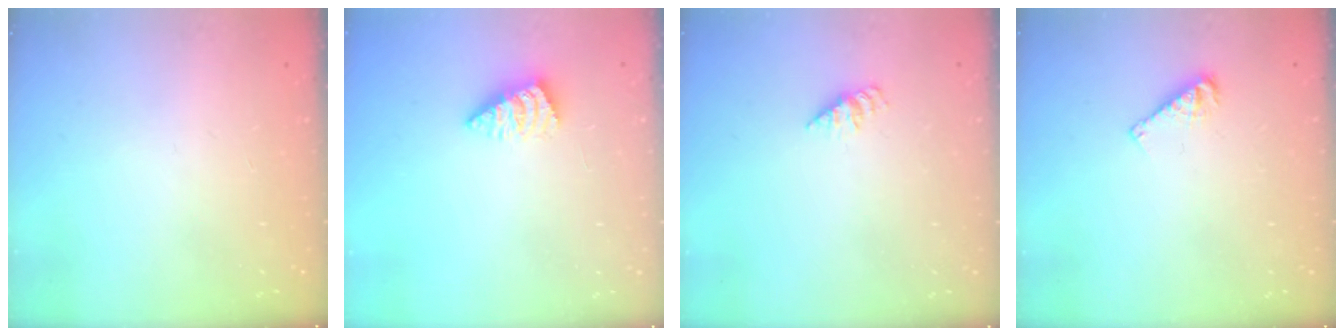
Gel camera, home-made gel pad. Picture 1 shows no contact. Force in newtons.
{"total": 2.6, "press": 2.6, "slide": 0.4}
{"total": 1.6, "press": 1.6, "slide": 0.2}
{"total": 5.4, "press": 5.4, "slide": 0.5}